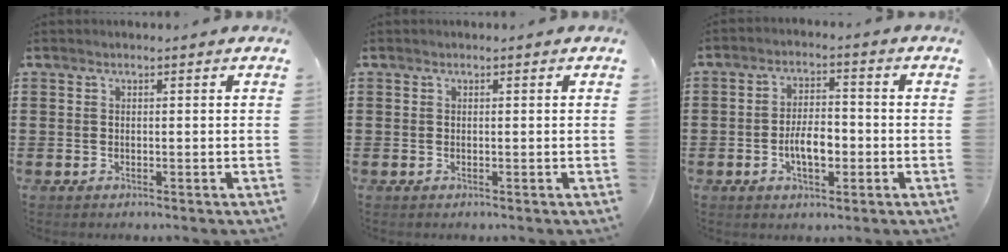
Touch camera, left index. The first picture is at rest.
{"total": 0.0}
{"total": 5.8, "force": [-1.5, 2.7, 4.9], "torque": [-0.084, 0.004, -0.031]}